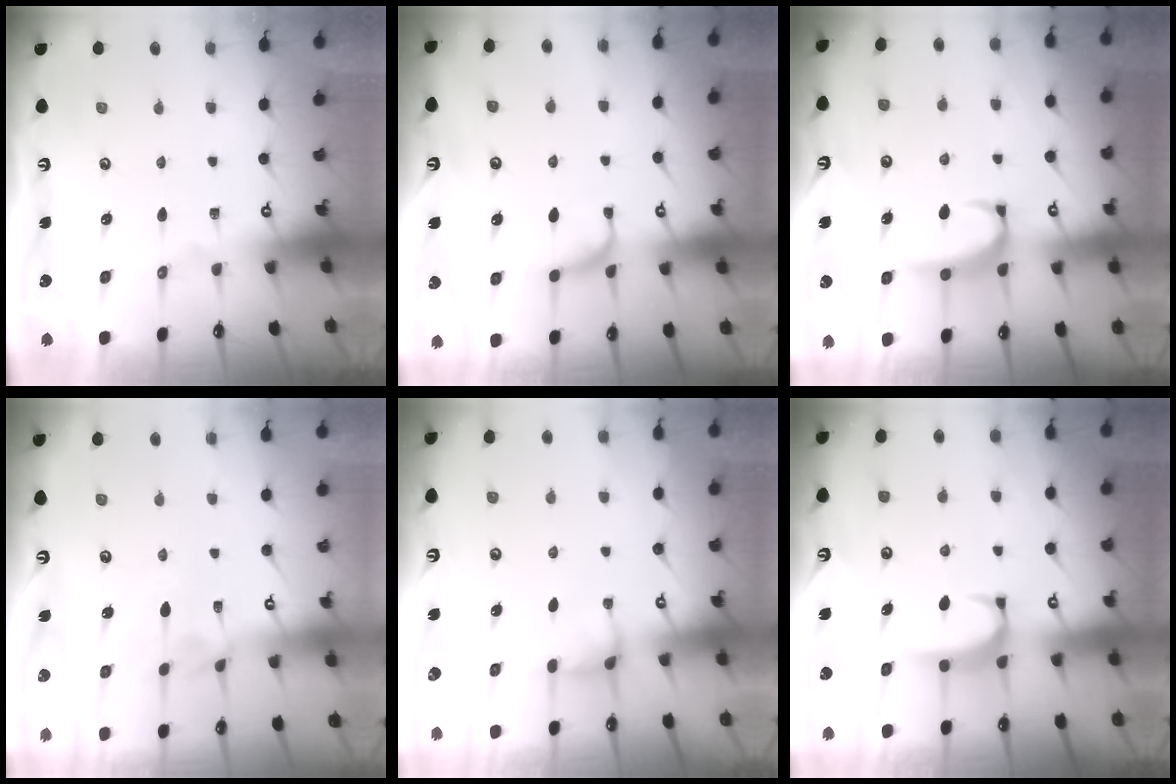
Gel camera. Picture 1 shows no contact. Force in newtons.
{"total": 1.7, "press": 1.6, "slide": 0.5}
{"total": 2.2, "press": 2.1, "slide": 0.6}
{"total": 2.5, "press": 2.4, "slide": 0.6}
{"total": 2.4, "press": 2.3, "slide": 0.5}
{"total": 1.7, "press": 1.6, "slide": 0.5}